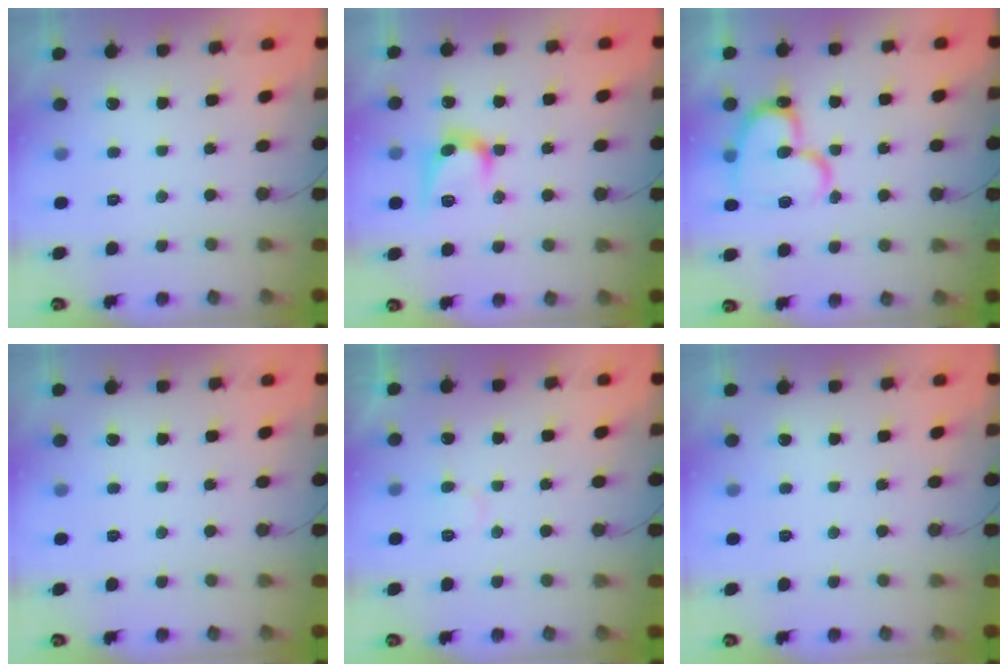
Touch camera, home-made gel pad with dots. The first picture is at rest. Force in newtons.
{"total": 10.3, "press": 10.3, "slide": 0.7}
{"total": 17.9, "press": 17.7, "slide": 2.4}
{"total": 0.0}
{"total": 6.4, "press": 6.4, "slide": 0.5}
{"total": 0.0}